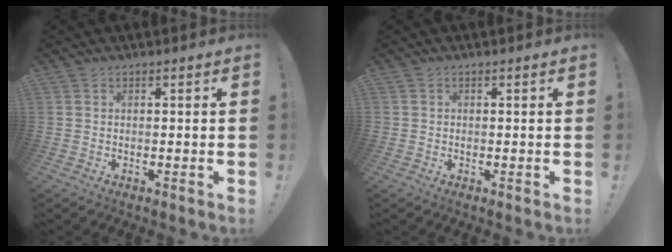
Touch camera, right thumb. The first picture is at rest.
{"total": 0.6, "force": [-0.1, 0.5, -0.1], "torque": [-0.005, 0.003, -0.001]}